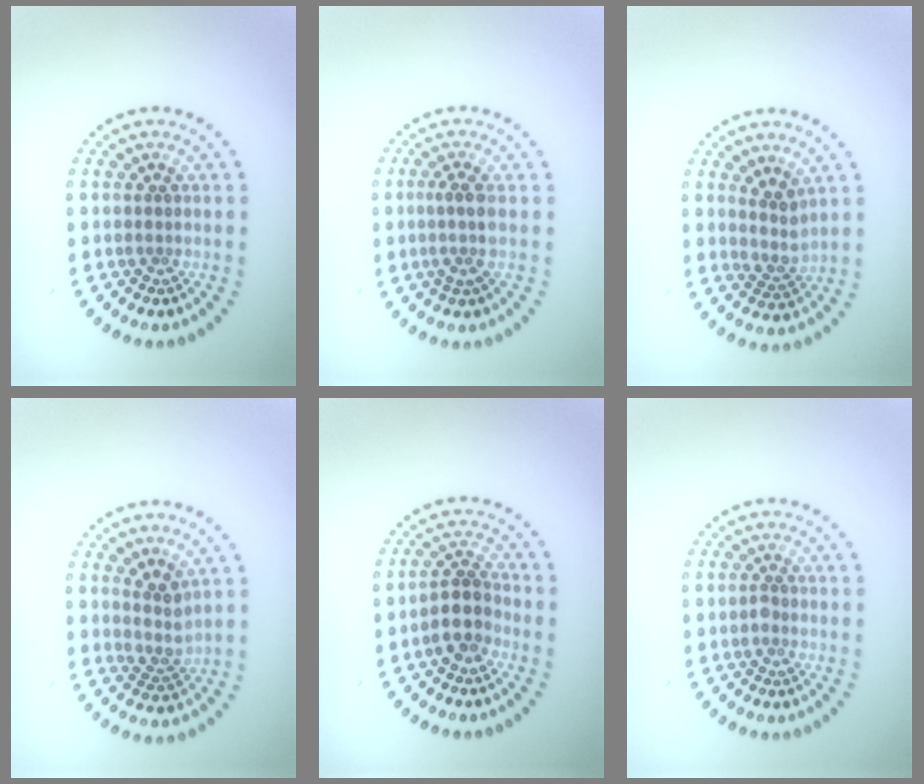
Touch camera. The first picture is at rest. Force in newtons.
{"total": 2.0, "press": 1.6, "slide": 1.1}
{"total": 2.4, "press": 1.9, "slide": 1.4}
{"total": 2.4, "press": 1.9, "slide": 1.4}
{"total": 2.7, "press": 2.3, "slide": 1.4}
{"total": 0.6, "press": 0.5, "slide": 0.4}